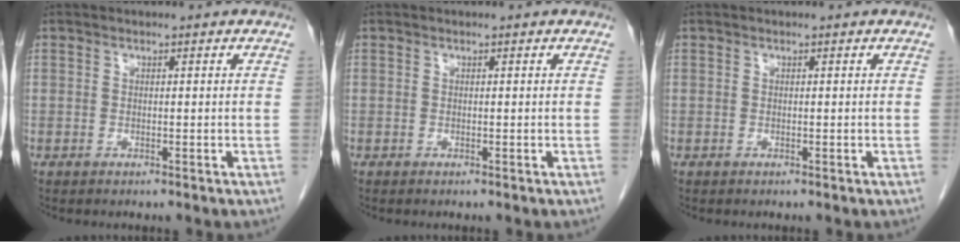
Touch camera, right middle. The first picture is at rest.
{"total": 0.0}
{"total": 0.0}